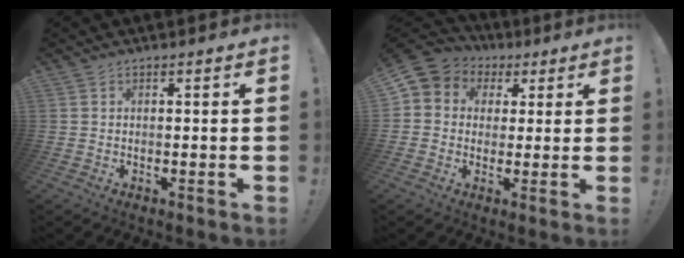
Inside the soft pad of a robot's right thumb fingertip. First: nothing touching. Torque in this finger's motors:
{"motor_torque": [0.36, -0.05, -0.18, 0.18, 0.18]}